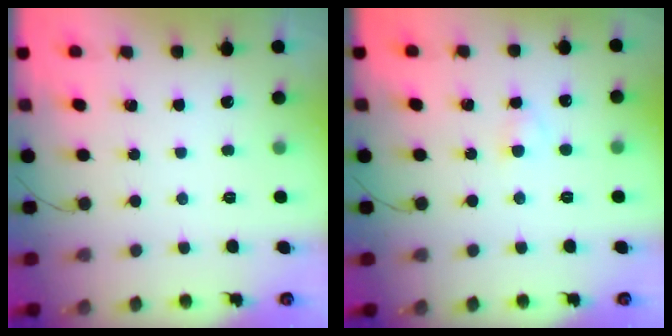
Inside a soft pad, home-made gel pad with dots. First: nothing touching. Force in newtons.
{"total": 2.5, "press": 2.3, "slide": 1.1}